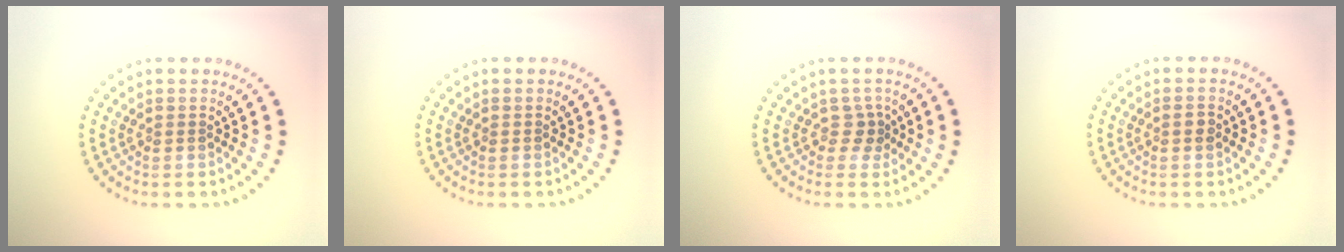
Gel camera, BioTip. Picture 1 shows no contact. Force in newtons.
{"total": 0.0}
{"total": 1.5, "press": 1.0, "slide": 1.1}
{"total": 1.1, "press": 1.0, "slide": 0.2}